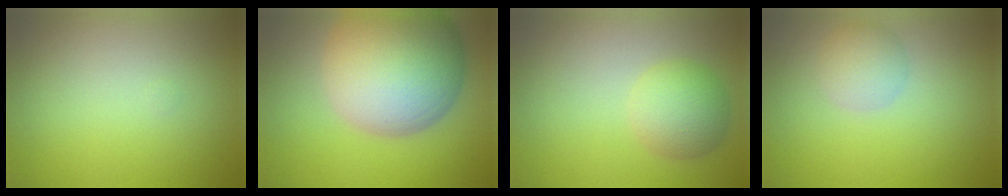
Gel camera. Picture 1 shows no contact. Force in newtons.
{"total": 14.9, "press": 14.8, "slide": 0.9}
{"total": 3.6, "press": 3.6, "slide": 0.1}
{"total": 2.5, "press": 2.5, "slide": 0.1}